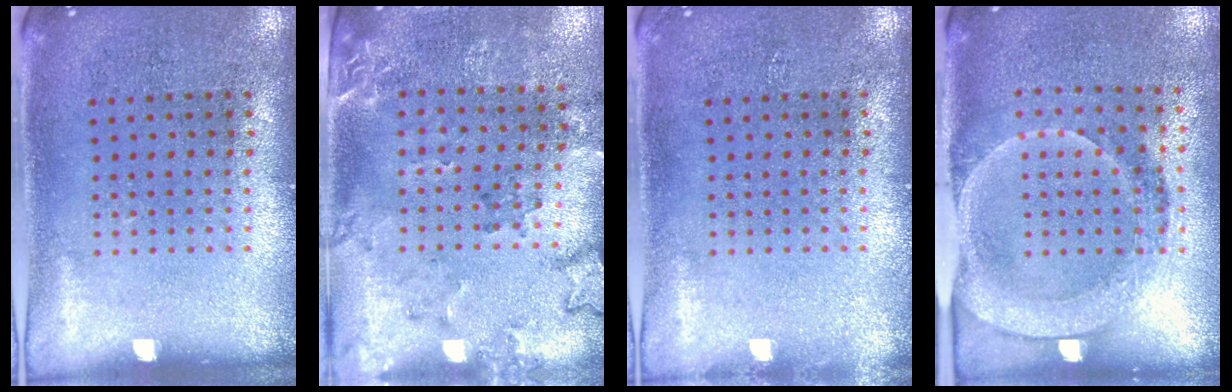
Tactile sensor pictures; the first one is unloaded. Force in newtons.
{"total": 1.9, "press": 1.5, "slide": 1.1}
{"total": 0.6, "press": 0.6, "slide": 0.1}
{"total": 1.7, "press": 1.5, "slide": 0.8}